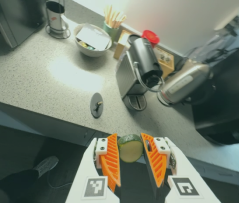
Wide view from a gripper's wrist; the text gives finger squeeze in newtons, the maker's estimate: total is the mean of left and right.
{"total": 10.7, "left": 11.0, "right": 10.5}